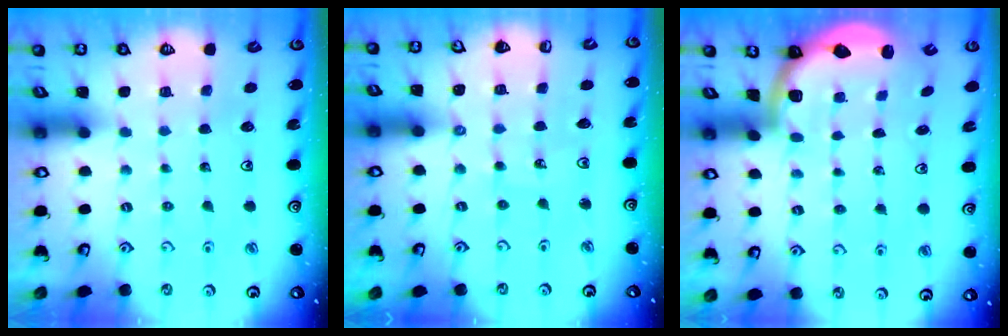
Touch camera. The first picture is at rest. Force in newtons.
{"total": 4.2, "press": 4.2, "slide": 0.4}
{"total": 1.9, "press": 1.8, "slide": 0.5}